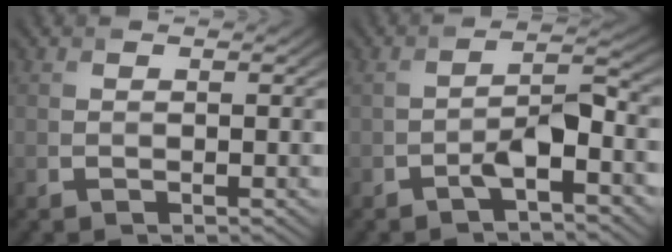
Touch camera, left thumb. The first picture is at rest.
{"total": 4.2, "force": [-2.3, 1.1, 3.3], "torque": [-0.066, 0.010, -0.045]}